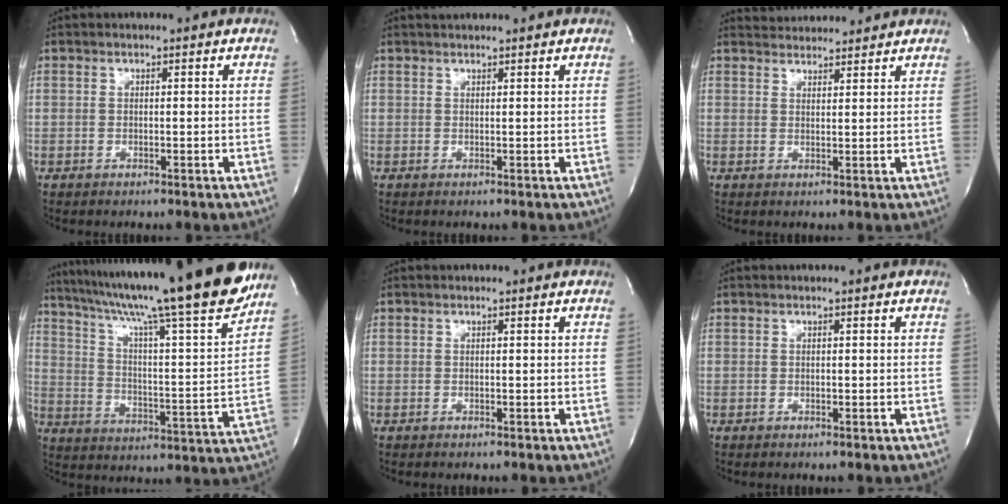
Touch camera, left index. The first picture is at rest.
{"total": 2.9, "force": [2.7, 0.2, 1.0], "torque": [-0.012, 0.024, 0.038]}
{"total": 5.5, "force": [5.5, 0.8, 0.5], "torque": [-0.010, 0.024, 0.077]}
{"total": 25.5, "force": [21.2, -0.4, 14.2], "torque": [-0.241, -0.038, 0.306]}
{"total": 0.0}
{"total": 0.0}